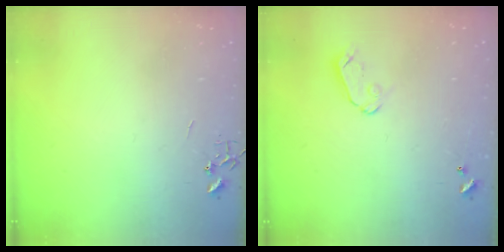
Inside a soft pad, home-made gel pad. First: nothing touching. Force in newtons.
{"total": 5.4, "press": 5.4, "slide": 0.5}